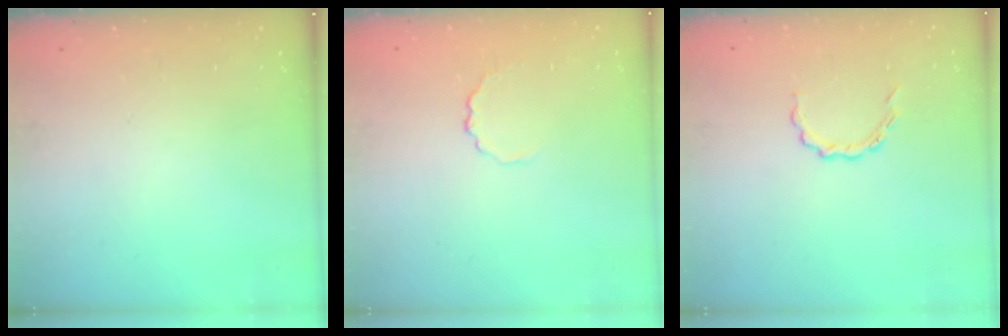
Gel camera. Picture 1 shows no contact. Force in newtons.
{"total": 2.8, "press": 2.6, "slide": 1.1}
{"total": 3.4, "press": 3.2, "slide": 1.1}